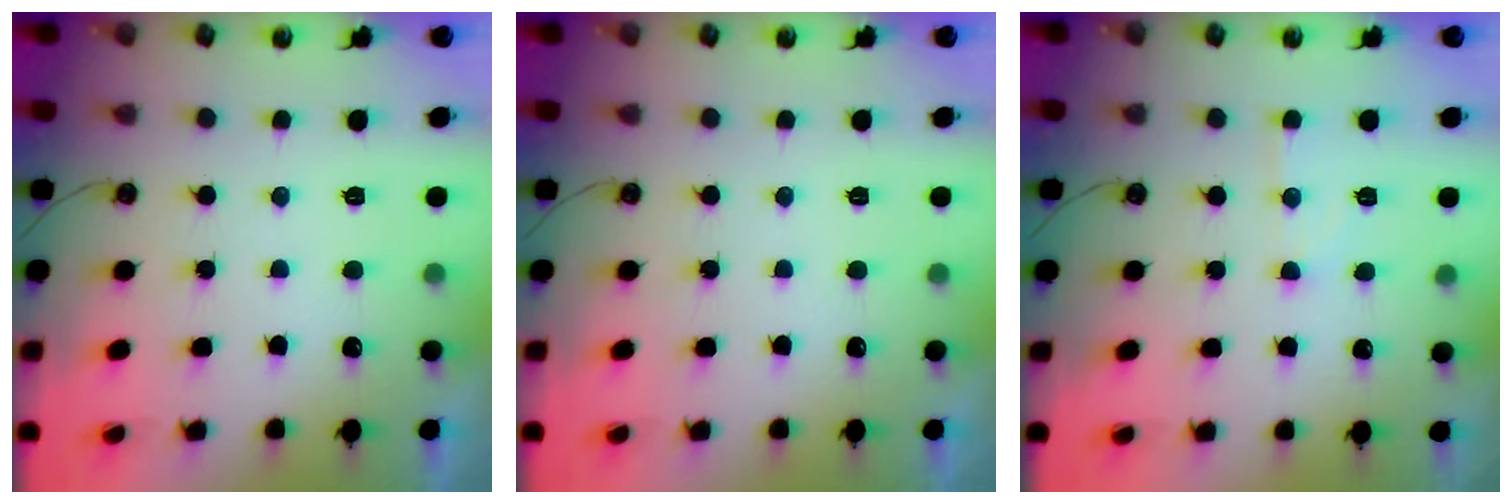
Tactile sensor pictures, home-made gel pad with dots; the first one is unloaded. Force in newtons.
{"total": 0.0}
{"total": 6.7, "press": 6.7, "slide": 0.4}